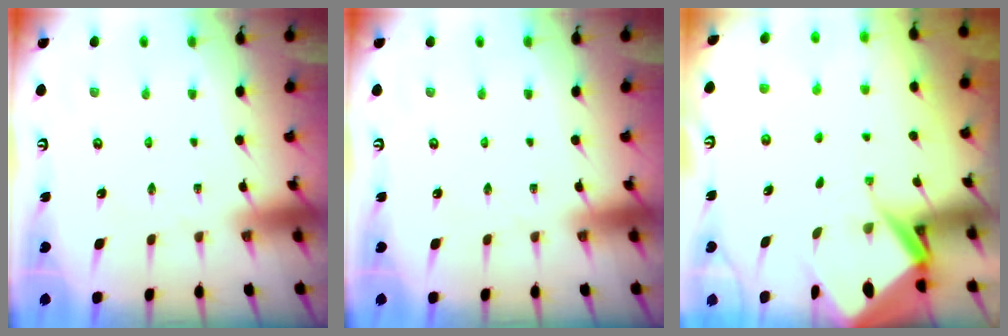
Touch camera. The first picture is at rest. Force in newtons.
{"total": 0.0}
{"total": 6.2, "press": 6.2, "slide": 0.5}